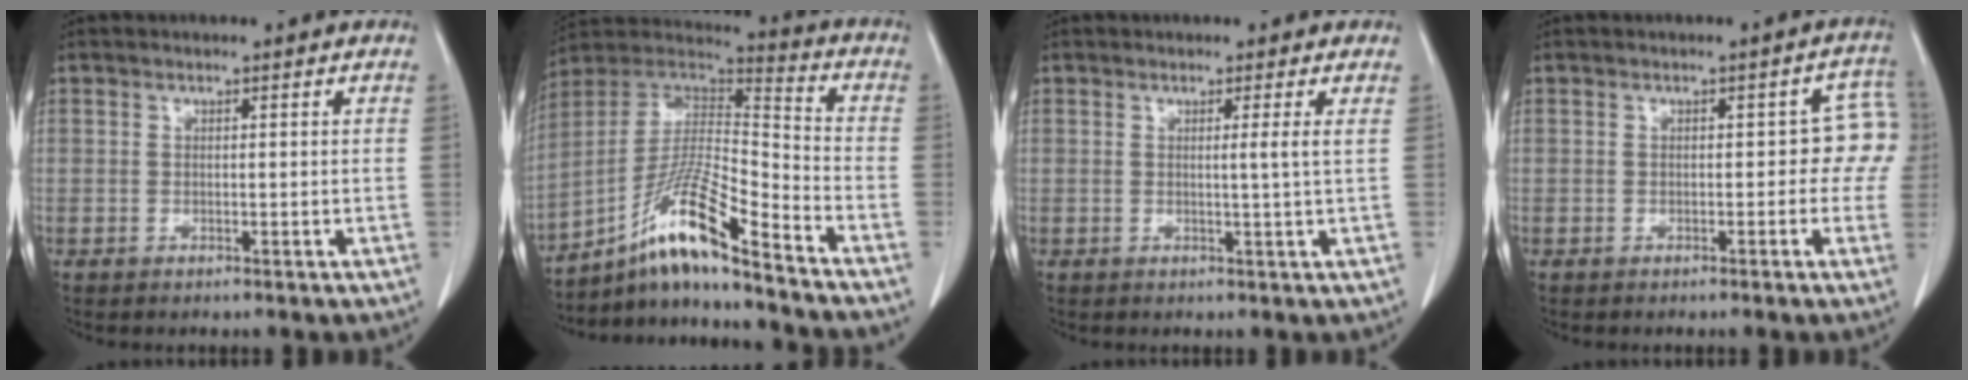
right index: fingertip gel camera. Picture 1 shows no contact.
{"total": 14.3, "force": [-10.3, 0.4, 10.0], "torque": [-0.179, 0.015, -0.186]}
{"total": 1.8, "force": [0.6, -0.8, 1.5], "torque": [-0.024, -0.006, 0.011]}
{"total": 5.1, "force": [0.4, 2.7, 4.3], "torque": [-0.022, 0.028, 0.003]}